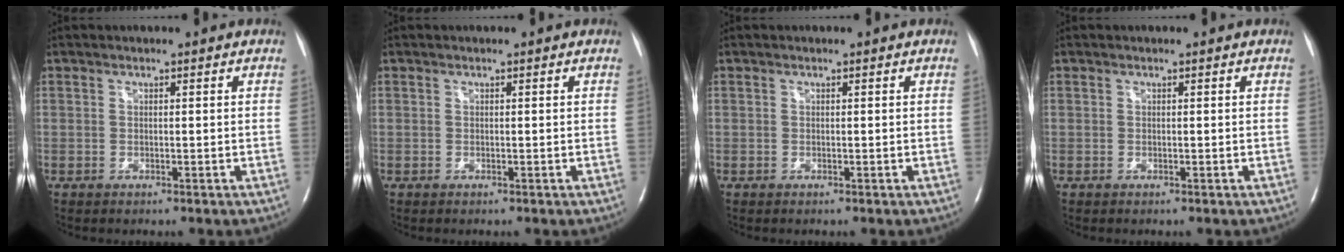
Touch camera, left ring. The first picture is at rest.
{"total": 0.0}
{"total": 0.0}
{"total": 0.0}